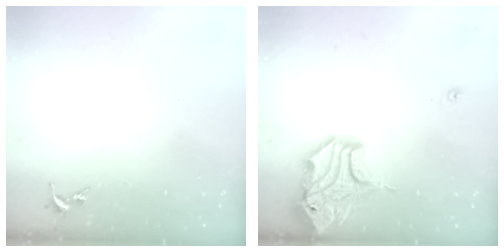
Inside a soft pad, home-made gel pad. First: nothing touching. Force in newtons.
{"total": 18.1, "press": 17.9, "slide": 2.5}